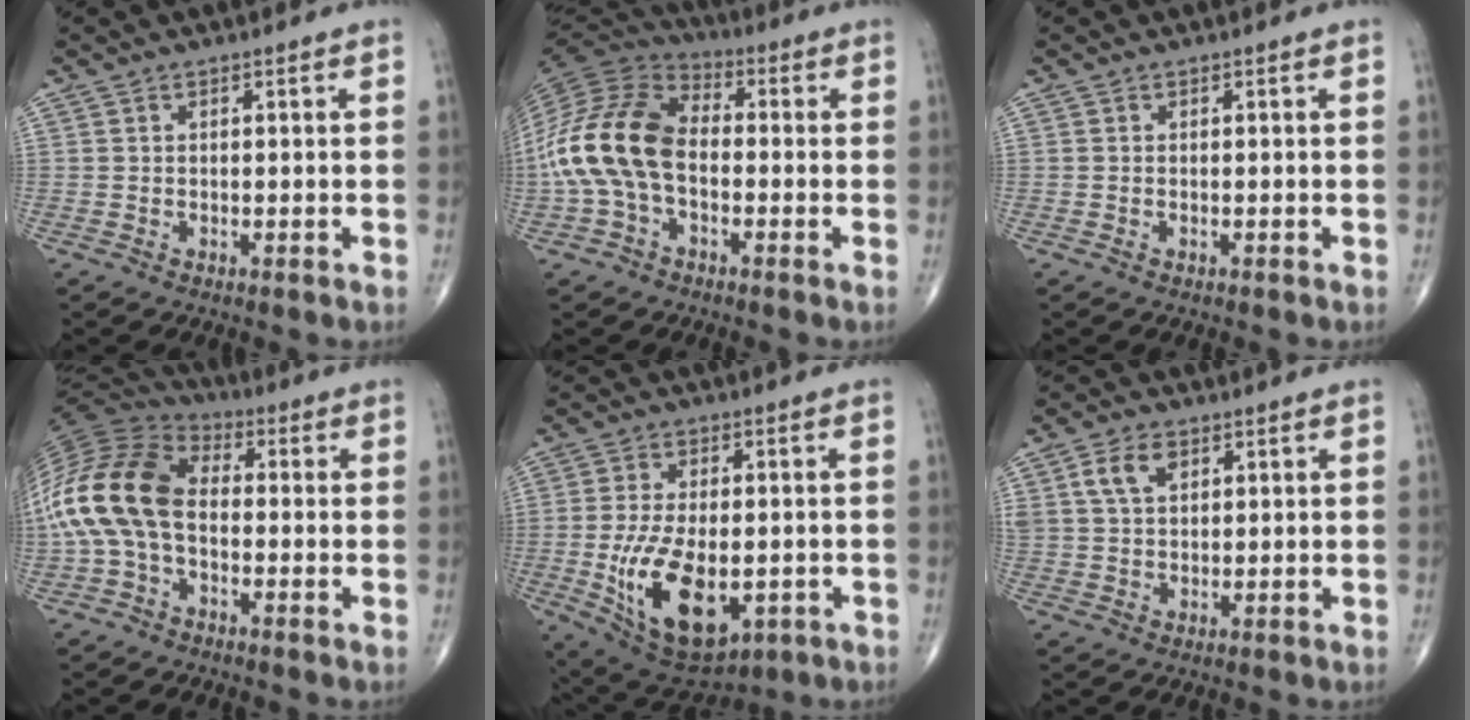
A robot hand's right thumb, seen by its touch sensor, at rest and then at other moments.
{"total": 16.7, "force": [-2.2, 10.4, 12.8], "torque": [-0.264, 0.036, -0.050]}
{"total": 0.0}
{"total": 18.4, "force": [-1.4, 11.7, 14.1], "torque": [-0.301, 0.036, -0.037]}
{"total": 17.0, "force": [-3.9, 9.0, 13.9], "torque": [-0.242, -0.009, -0.040]}
{"total": 5.8, "force": [2.5, 3.7, 3.8], "torque": [-0.063, -0.003, 0.049]}